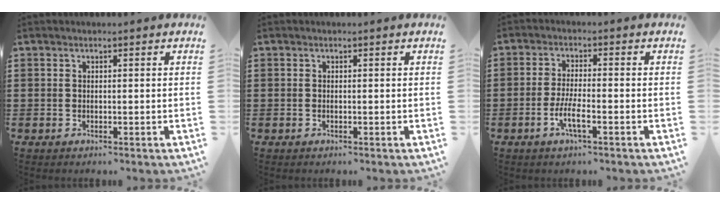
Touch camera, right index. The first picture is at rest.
{"total": 0.0}
{"total": 4.3, "force": [-1.9, 0.7, 3.8], "torque": [-0.083, -0.006, -0.040]}